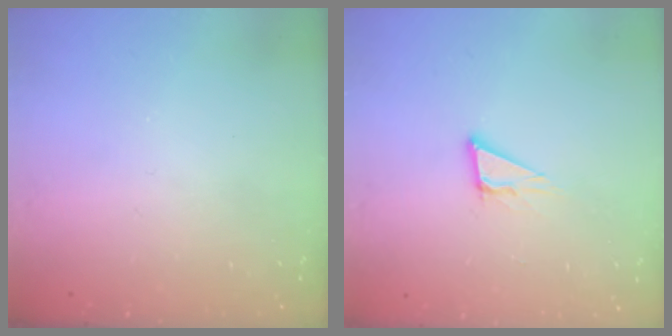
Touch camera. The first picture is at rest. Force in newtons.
{"total": 5.1, "press": 5.1, "slide": 0.5}